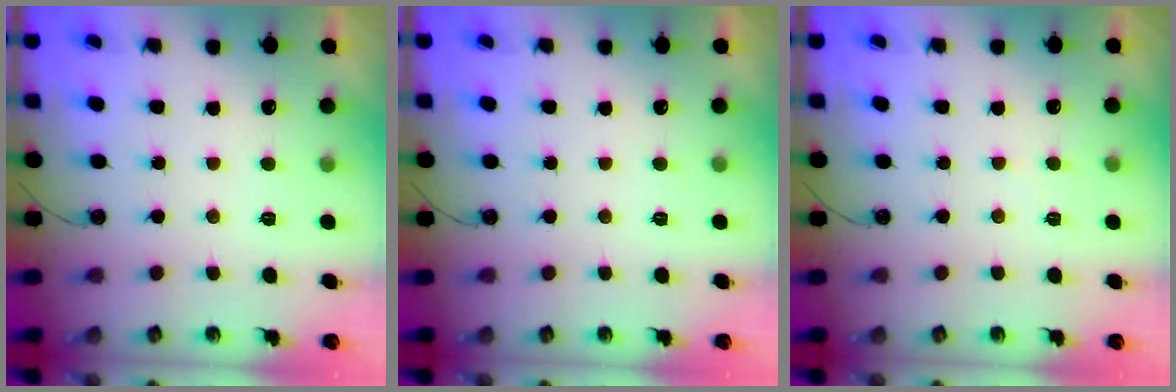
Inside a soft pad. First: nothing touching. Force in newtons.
{"total": 0.0}
{"total": 3.3, "press": 3.2, "slide": 0.4}